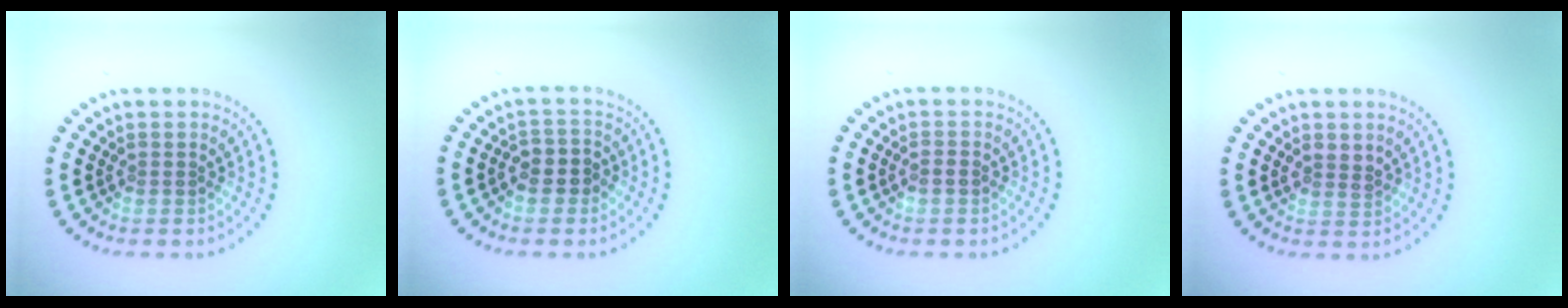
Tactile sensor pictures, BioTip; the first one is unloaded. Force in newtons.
{"total": 2.4, "press": 2.2, "slide": 1.0}
{"total": 0.6, "press": 0.6, "slide": 0.2}
{"total": 1.4, "press": 1.3, "slide": 0.6}